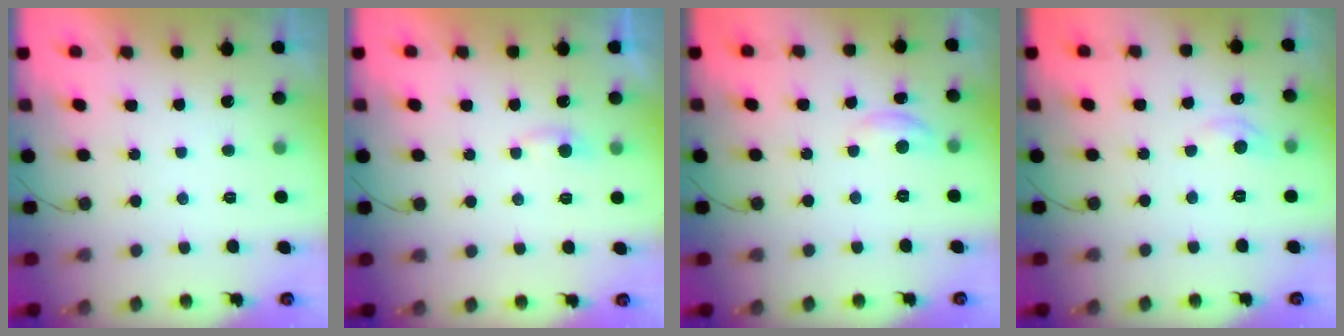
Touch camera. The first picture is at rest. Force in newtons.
{"total": 3.1, "press": 3.0, "slide": 0.4}
{"total": 4.0, "press": 4.0, "slide": 0.2}
{"total": 3.9, "press": 3.9, "slide": 0.5}